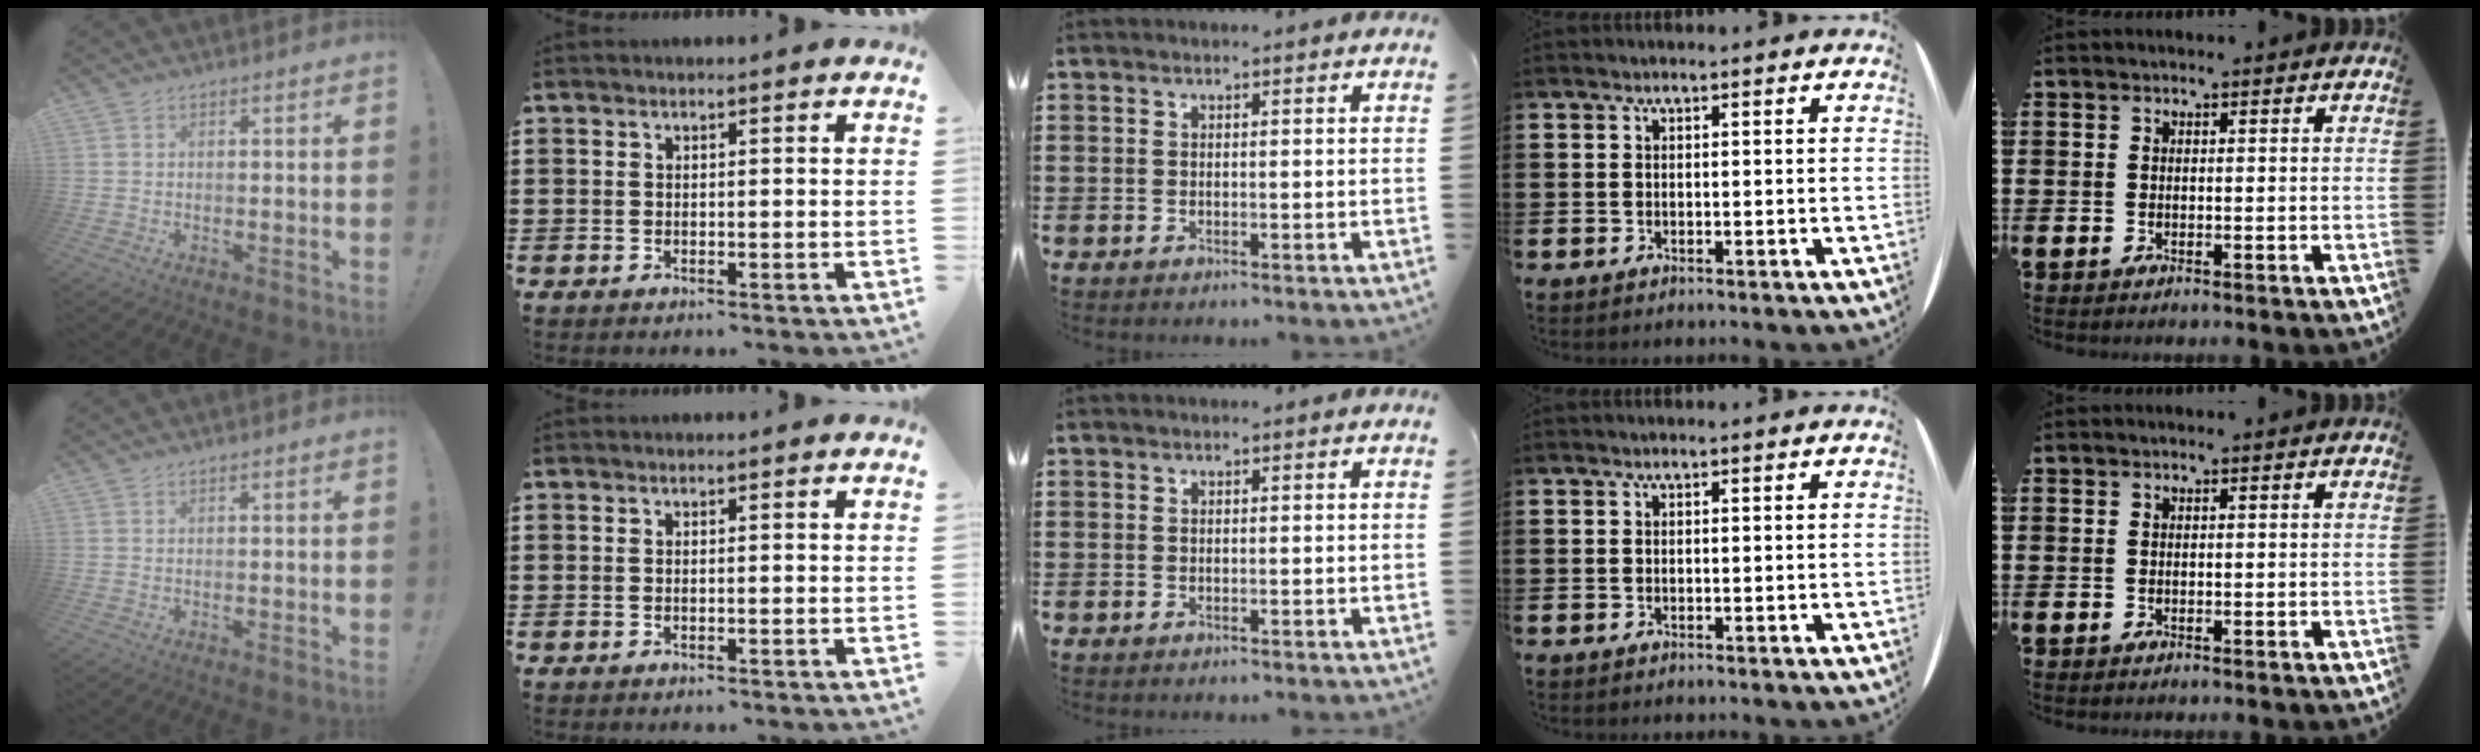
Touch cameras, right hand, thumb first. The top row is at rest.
{}